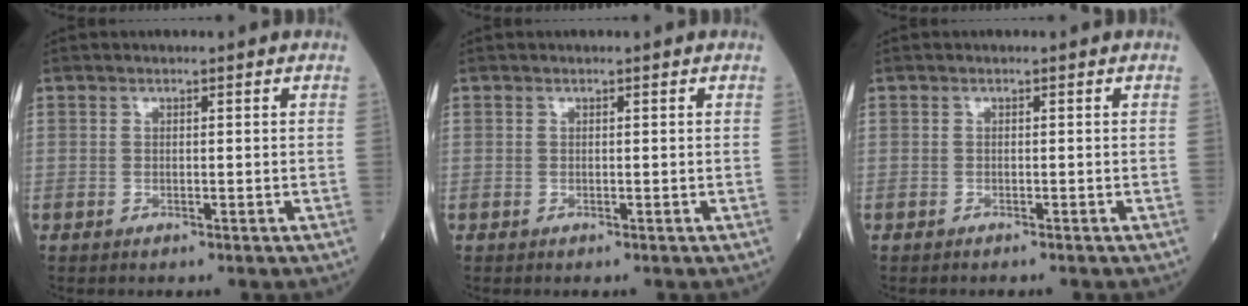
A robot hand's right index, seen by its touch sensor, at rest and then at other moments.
{"total": 0.0}
{"total": 0.8, "force": [-0.7, 0.0, 0.2], "torque": [-0.001, 0.000, -0.012]}